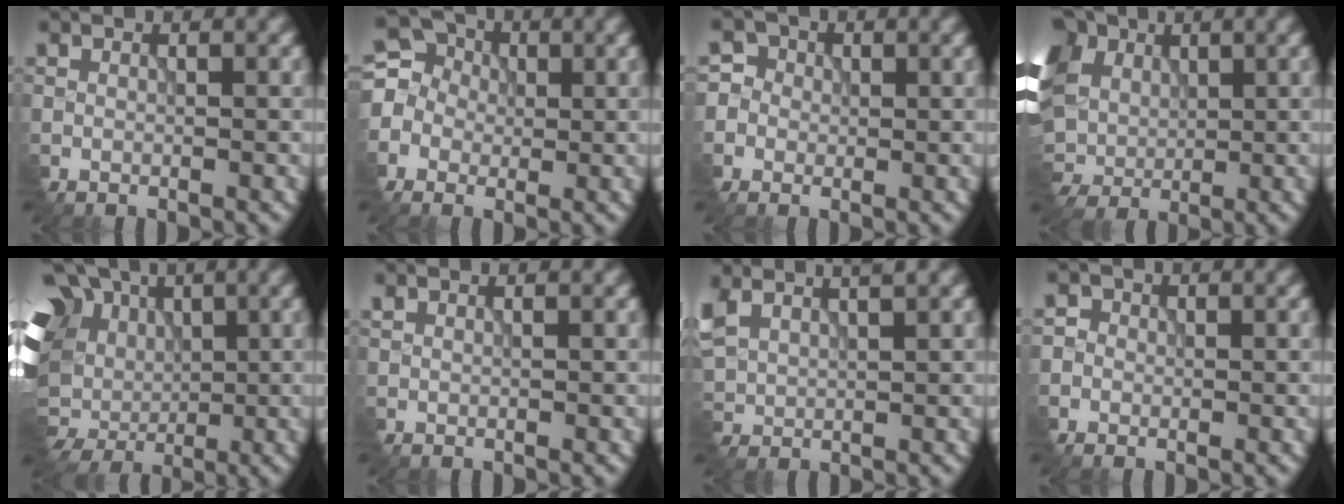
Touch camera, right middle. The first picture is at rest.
{"total": 4.3, "force": [-0.1, 4.1, 1.3], "torque": [-0.025, 0.017, -0.017]}
{"total": 3.2, "force": [0.1, 3.1, 0.6], "torque": [0.003, 0.010, -0.017]}
{"total": 14.3, "force": [2.9, 10.4, 9.4], "torque": [-0.230, 0.018, 0.028]}
{"total": 15.7, "force": [0.8, 12.7, 9.3], "torque": [-0.200, 0.006, 0.004]}
{"total": 1.2, "force": [1.1, 0.2, 0.1], "torque": [-0.007, 0.003, 0.026]}
{"total": 5.0, "force": [3.5, 1.9, 2.9], "torque": [-0.095, 0.019, 0.073]}
{"total": 1.3, "force": [-0.1, 1.2, 0.0], "torque": [0.001, -0.001, -0.002]}